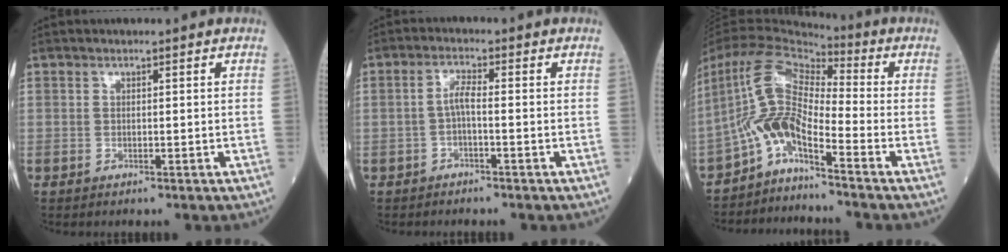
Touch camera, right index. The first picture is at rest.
{"total": 2.6, "force": [-0.8, 0.3, 2.5], "torque": [-0.053, 0.004, -0.015]}
{"total": 9.1, "force": [-4.6, 2.1, 7.6], "torque": [-0.165, 0.023, -0.086]}